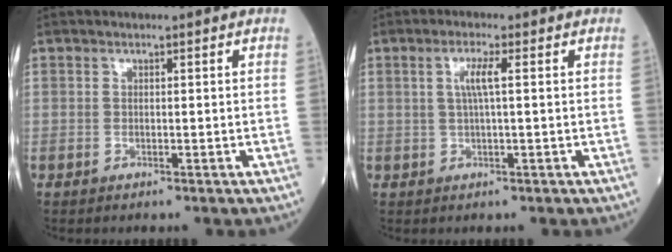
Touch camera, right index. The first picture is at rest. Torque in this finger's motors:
{"motor_torque": [0.57, 0.02, 0.27, 0.07]}